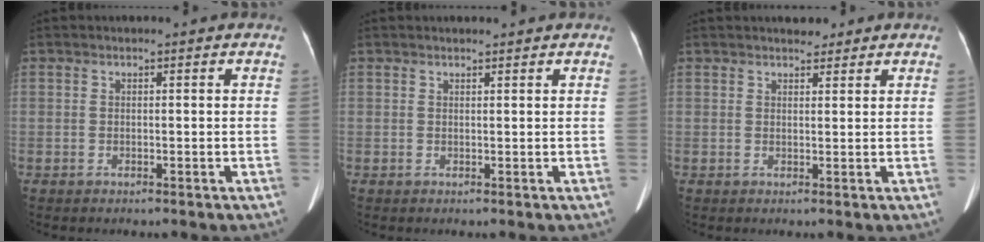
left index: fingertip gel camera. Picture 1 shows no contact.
{"total": 1.8, "force": [1.7, 0.2, 0.7], "torque": [-0.008, 0.013, 0.026]}
{"total": 2.7, "force": [2.3, 1.0, 0.9], "torque": [-0.011, 0.005, 0.033]}